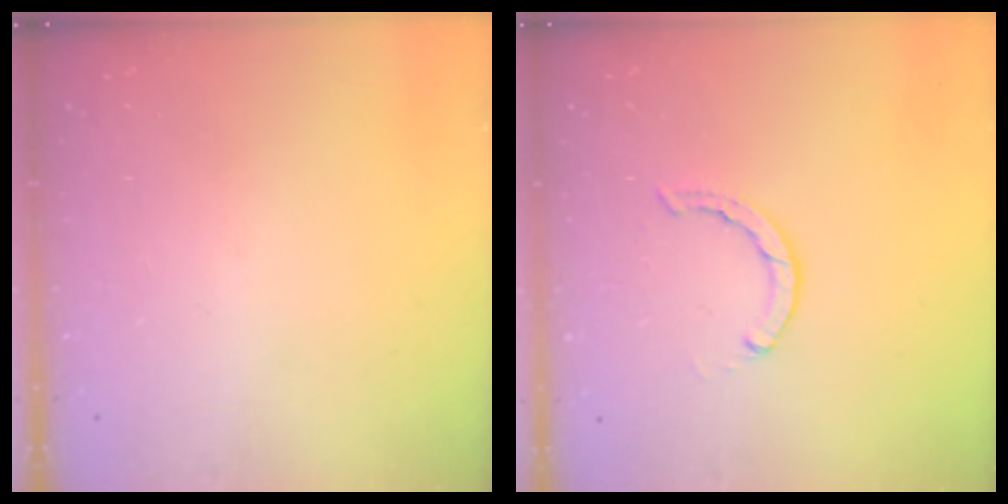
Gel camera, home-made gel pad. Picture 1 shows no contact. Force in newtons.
{"total": 1.5, "press": 1.5, "slide": 0.2}